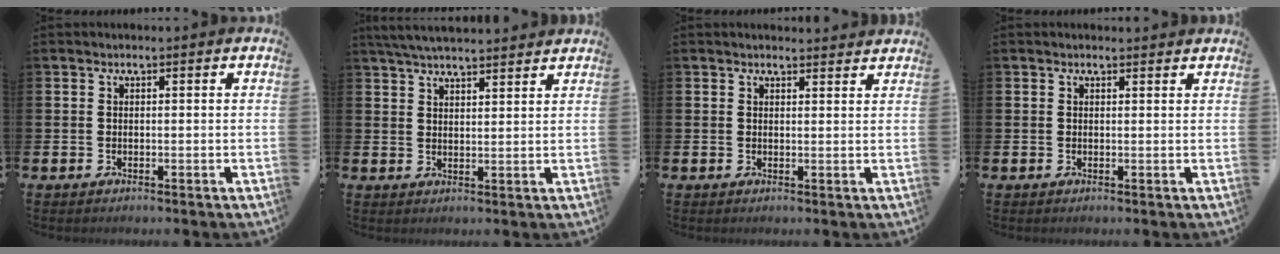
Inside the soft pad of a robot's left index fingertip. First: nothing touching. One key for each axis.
{"total": 4.8, "fx": 4.6, "fy": 0.4, "fz": 1.1, "tx": -0.029, "ty": -0.016, "tz": 0.085}
{"total": 1.7, "fx": 1.7, "fy": 0.2, "fz": 0.0, "tx": 0.008, "ty": -0.009, "tz": 0.029}
{"total": 0.7, "fx": 0.7, "fy": 0.1, "fz": 0.2, "tx": 0.006, "ty": -0.002, "tz": 0.010}